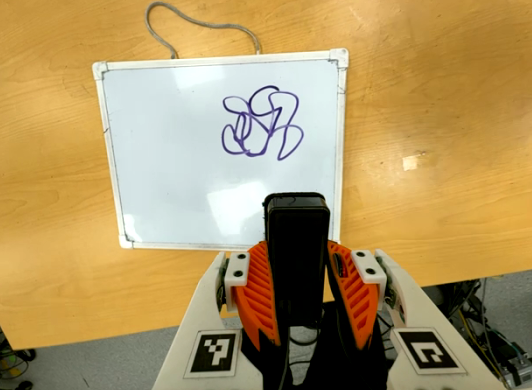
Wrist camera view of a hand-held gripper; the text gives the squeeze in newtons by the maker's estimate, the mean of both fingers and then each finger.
{"total": 4.6, "left": 3.3, "right": 6.0}